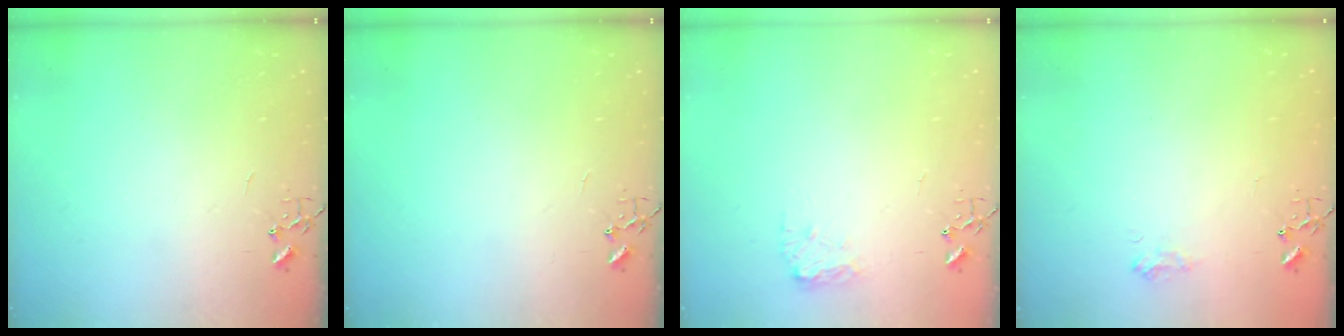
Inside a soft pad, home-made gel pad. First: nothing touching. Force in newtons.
{"total": 0.0}
{"total": 7.9, "press": 7.9, "slide": 0.3}
{"total": 6.9, "press": 6.9, "slide": 0.7}